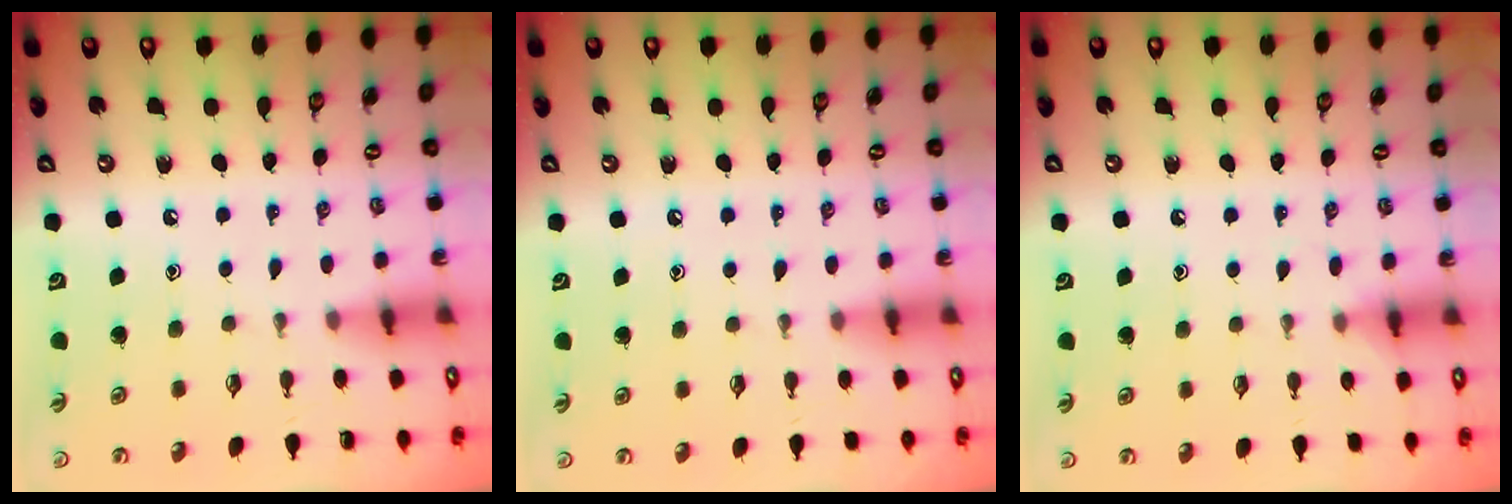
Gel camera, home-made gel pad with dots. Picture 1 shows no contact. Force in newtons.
{"total": 5.3, "press": 5.2, "slide": 0.7}
{"total": 5.1, "press": 5.1, "slide": 0.7}